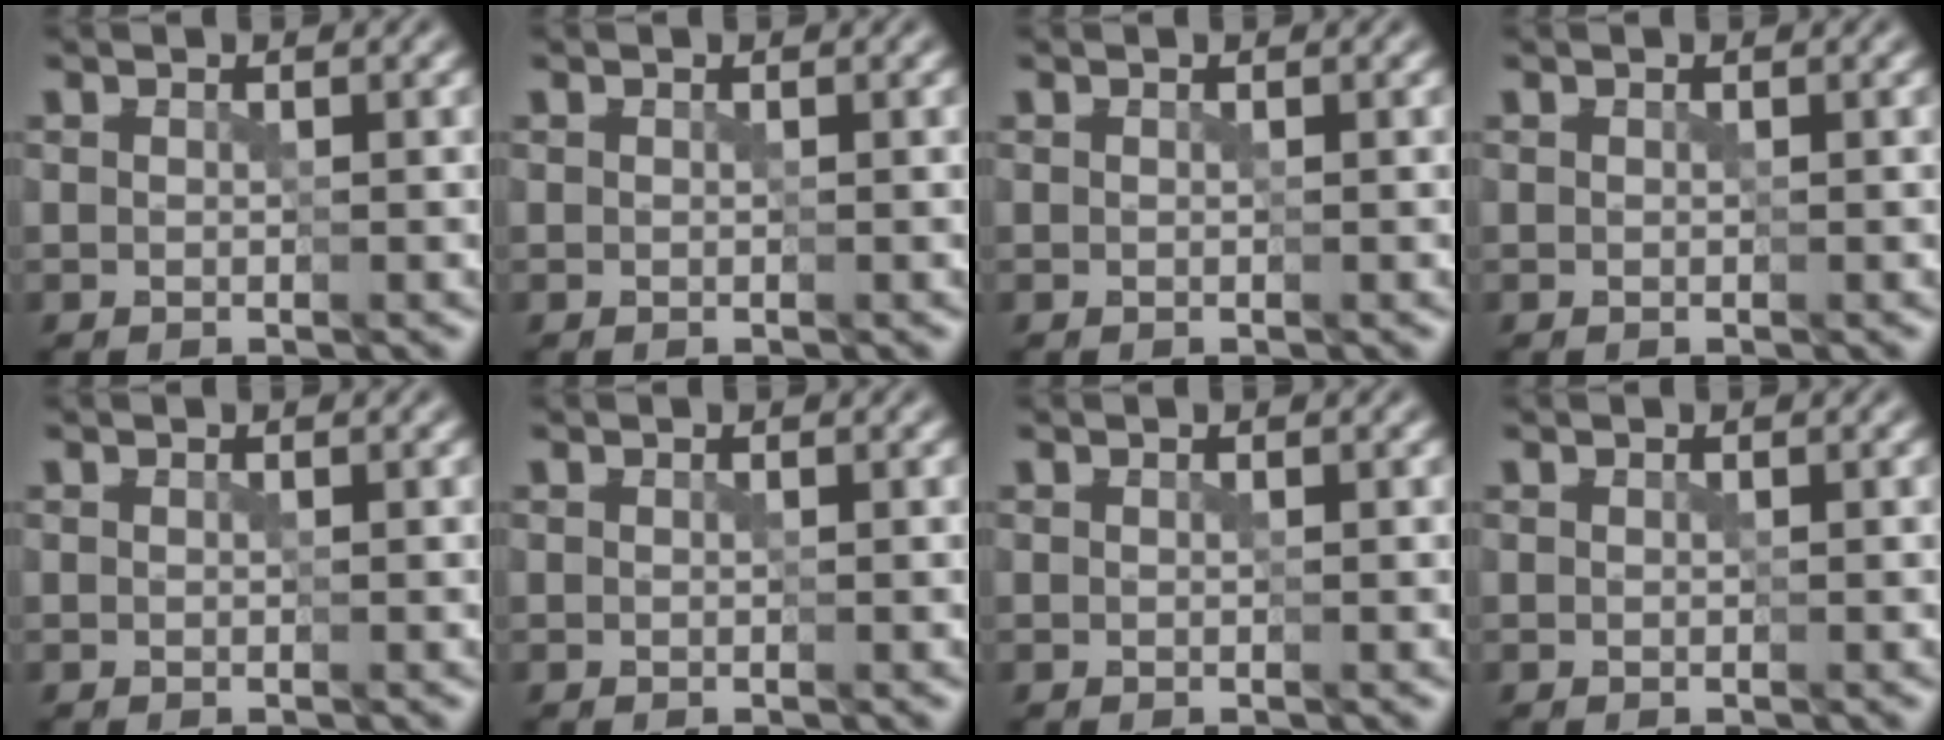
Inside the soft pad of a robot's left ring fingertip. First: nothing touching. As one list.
[{"total": 0.0}, {"total": 0.0}, {"total": 0.0}, {"total": 0.0}, {"total": 0.0}, {"total": 0.0}, {"total": 0.0}]